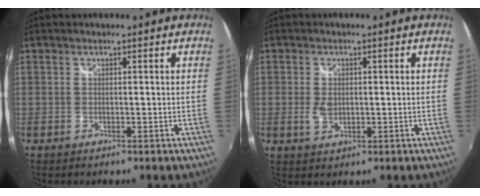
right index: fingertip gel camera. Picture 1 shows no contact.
{"total": 2.9, "force": [-0.2, 1.9, 2.2], "torque": [-0.040, -0.004, -0.001]}